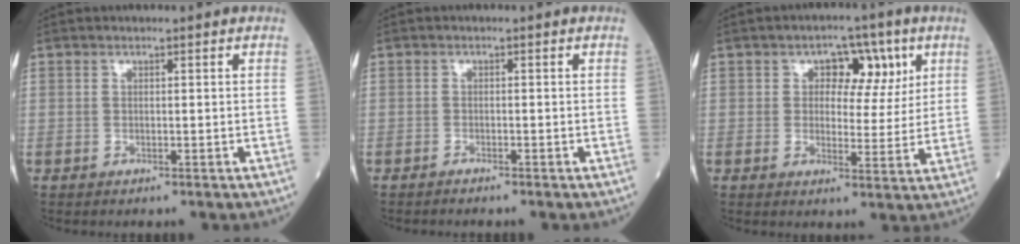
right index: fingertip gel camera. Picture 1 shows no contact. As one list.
[{"total": 0.8, "force": [-0.8, -0.1, 0.1], "torque": [-0.005, -0.001, -0.014]}, {"total": 6.7, "force": [2.6, 3.9, 4.7], "torque": [-0.054, 0.012, 0.035]}]